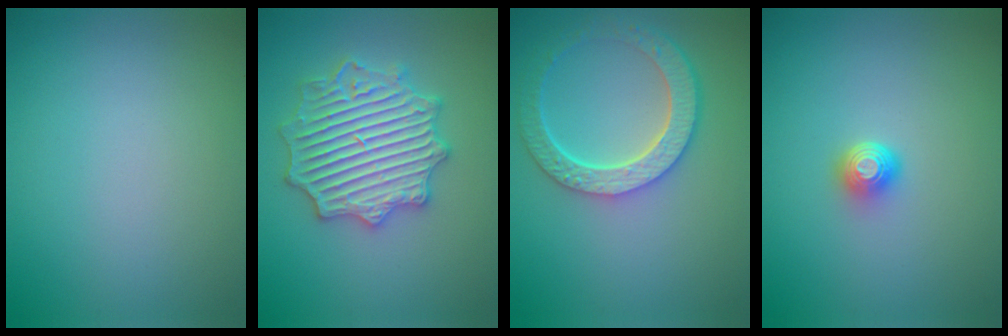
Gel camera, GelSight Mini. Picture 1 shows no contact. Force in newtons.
{"total": 6.7, "press": 6.6, "slide": 1.0}
{"total": 5.8, "press": 4.4, "slide": 3.8}
{"total": 1.6, "press": 1.2, "slide": 1.0}